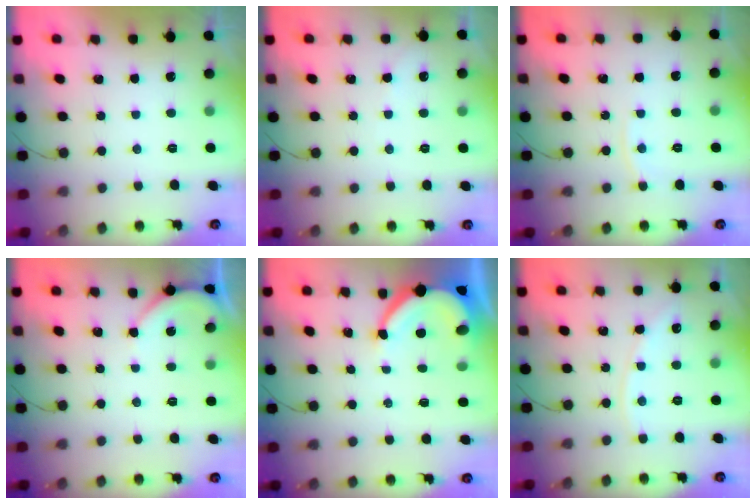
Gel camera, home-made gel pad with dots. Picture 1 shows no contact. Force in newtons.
{"total": 1.3, "press": 1.3, "slide": 0.2}
{"total": 3.1, "press": 3.1, "slide": 0.4}
{"total": 3.2, "press": 3.1, "slide": 0.3}
{"total": 7.7, "press": 7.6, "slide": 1.1}
{"total": 4.8, "press": 4.8, "slide": 0.7}